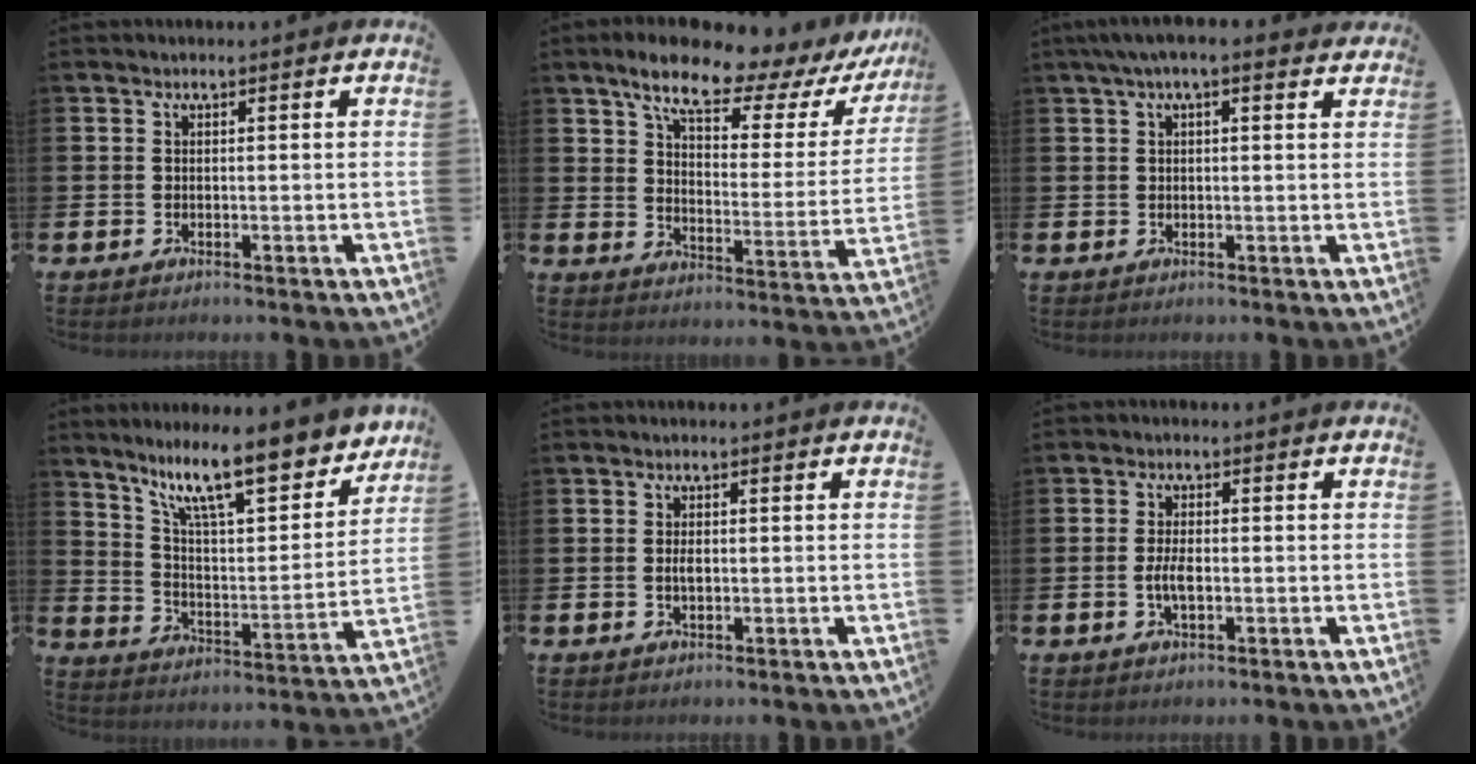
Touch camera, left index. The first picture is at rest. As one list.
[{"total": 10.3, "force": [8.3, 3.2, 5.2], "torque": [-0.115, -0.052, 0.135]}, {"total": 2.8, "force": [2.1, 0.5, 1.8], "torque": [-0.025, -0.002, 0.035]}, {"total": 13.3, "force": [10.4, 3.1, 7.7], "torque": [-0.152, -0.062, 0.176]}, {"total": 1.5, "force": [0.0, 0.7, 1.3], "torque": [-0.020, 0.002, -0.002]}, {"total": 3.1, "force": [-0.4, 1.3, 2.8], "torque": [-0.044, -0.006, -0.013]}]